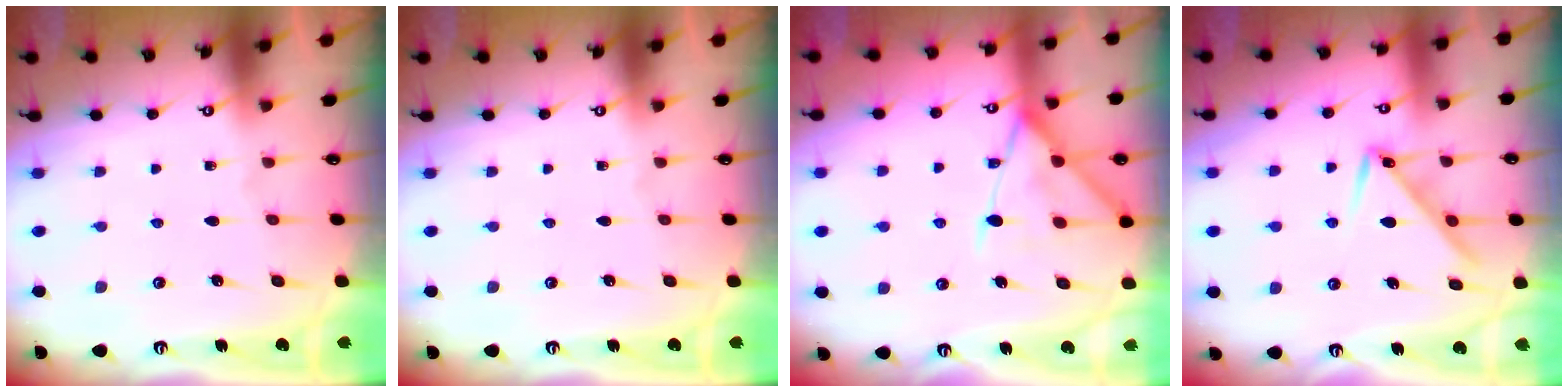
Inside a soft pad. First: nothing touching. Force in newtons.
{"total": 0.0}
{"total": 15.1, "press": 15.0, "slide": 1.1}
{"total": 9.8, "press": 9.8, "slide": 0.6}